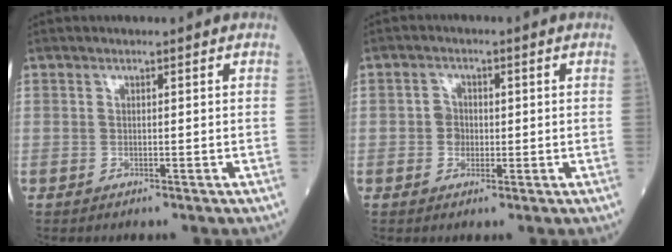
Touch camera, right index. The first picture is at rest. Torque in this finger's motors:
{"motor_torque": [-0.03, -0.01, -0.01, 0.00]}